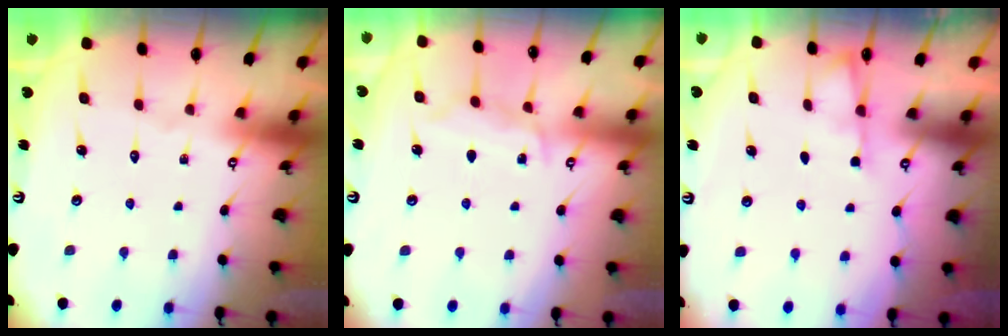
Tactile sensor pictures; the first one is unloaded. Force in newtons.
{"total": 6.8, "press": 6.7, "slide": 0.8}
{"total": 2.3, "press": 2.3, "slide": 0.4}